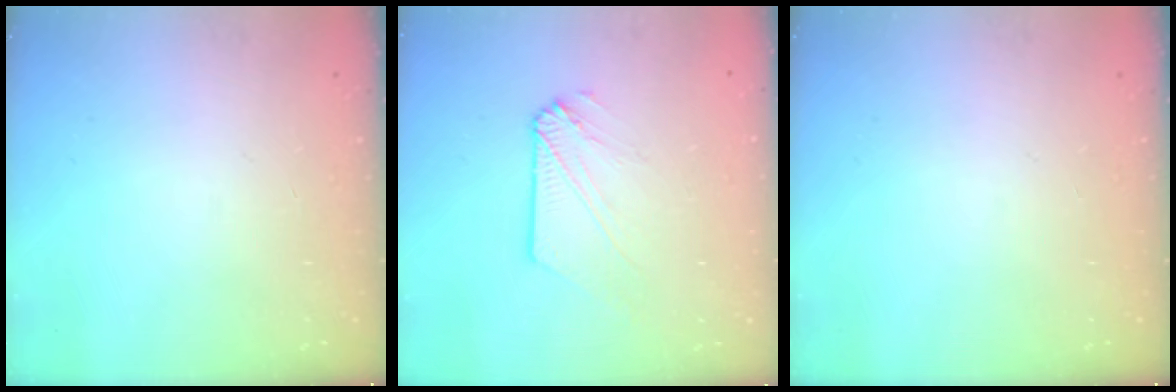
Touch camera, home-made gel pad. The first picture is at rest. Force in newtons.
{"total": 5.3, "press": 5.3, "slide": 0.7}
{"total": 0.0}